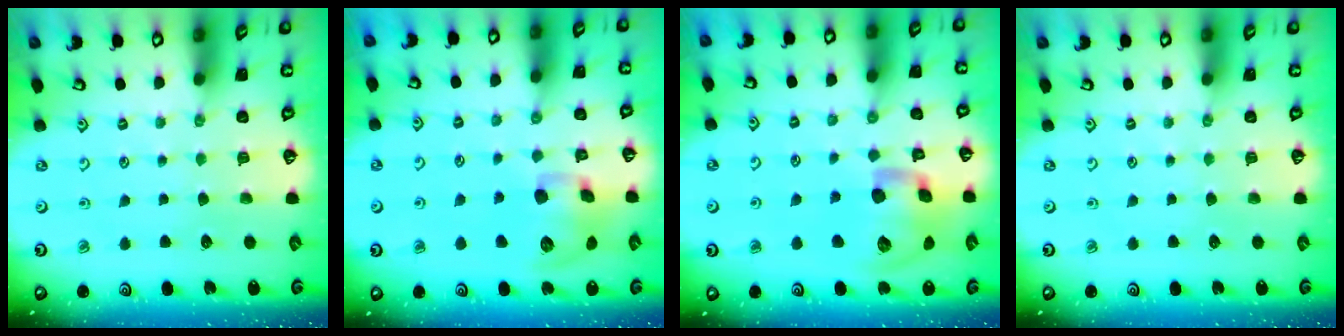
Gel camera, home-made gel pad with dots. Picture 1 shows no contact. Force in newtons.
{"total": 13.0, "press": 12.9, "slide": 2.0}
{"total": 18.2, "press": 18.0, "slide": 2.8}
{"total": 0.0}